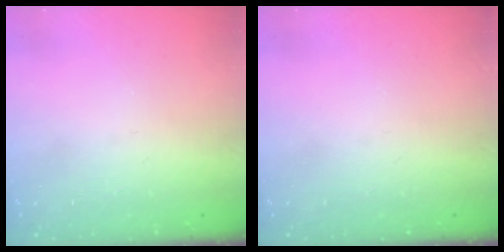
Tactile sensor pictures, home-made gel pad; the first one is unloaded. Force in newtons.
{"total": 0.0}